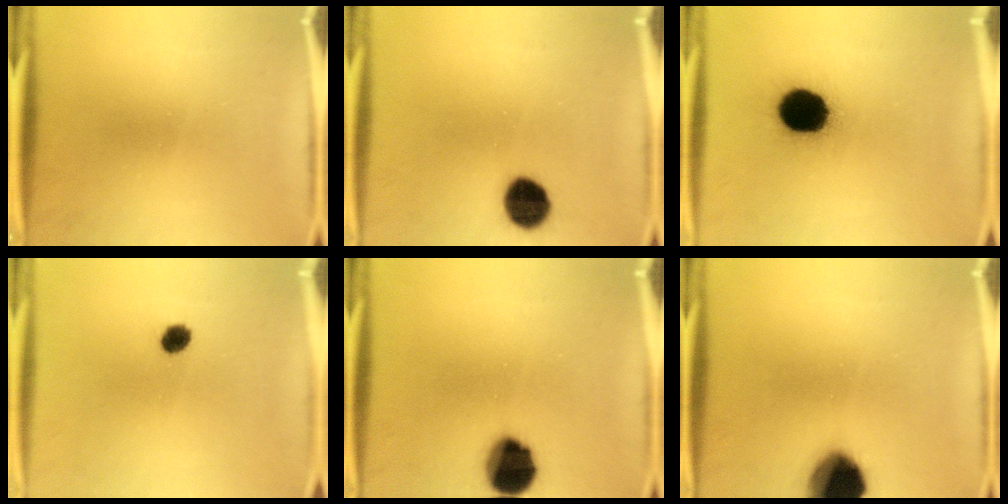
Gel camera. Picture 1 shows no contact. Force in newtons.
{"total": 8.9}
{"total": 16.2}
{"total": 2.9}
{"total": 12.1}
{"total": 14.7}